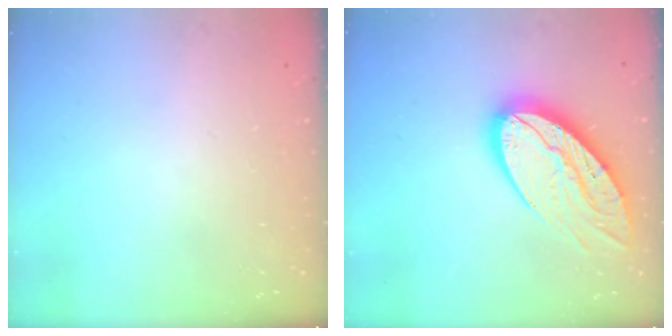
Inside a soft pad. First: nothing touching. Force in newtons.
{"total": 19.1, "press": 19.1, "slide": 1.4}